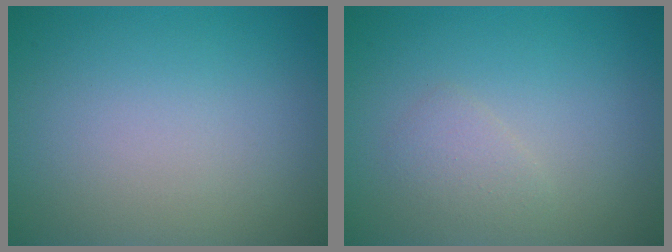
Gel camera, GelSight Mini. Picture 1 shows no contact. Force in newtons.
{"total": 1.3, "press": 1.3, "slide": 0.0}